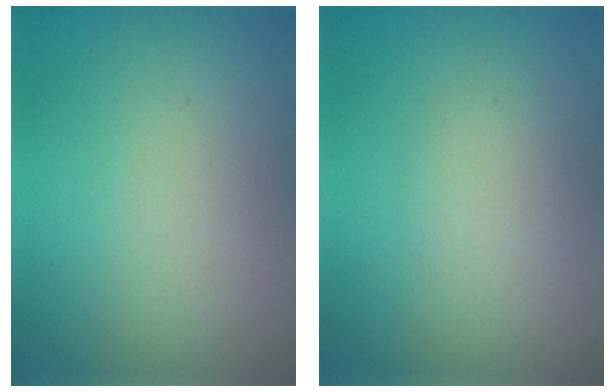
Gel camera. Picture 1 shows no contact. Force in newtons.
{"total": 1.5, "press": 1.4, "slide": 0.1}